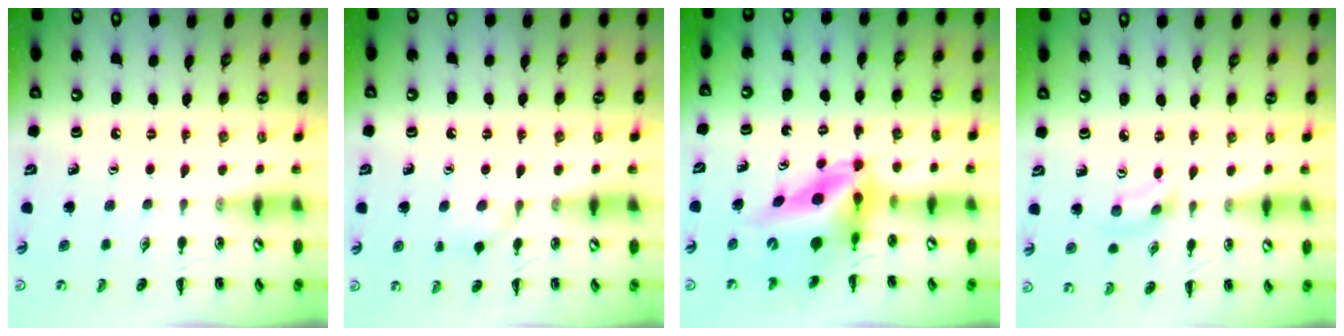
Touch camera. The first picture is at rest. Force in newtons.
{"total": 6.2, "press": 5.9, "slide": 2.1}
{"total": 10.0, "press": 9.5, "slide": 3.2}
{"total": 2.8, "press": 2.6, "slide": 1.0}